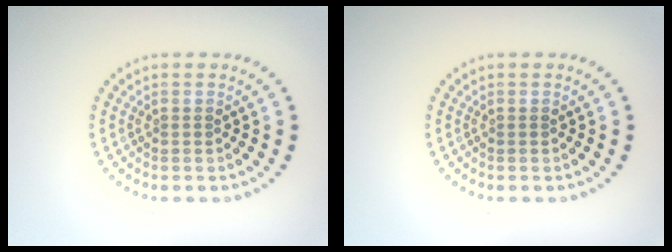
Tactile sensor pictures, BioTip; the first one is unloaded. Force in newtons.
{"total": 0.0}